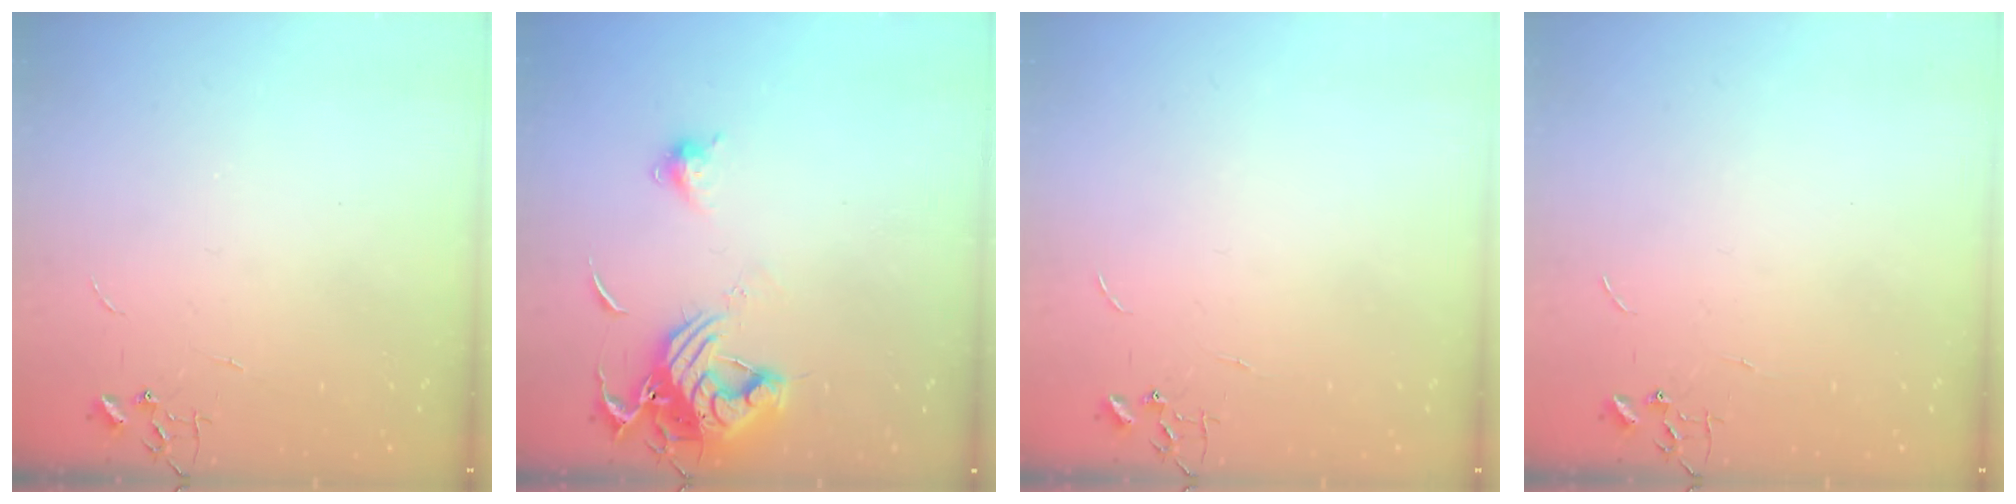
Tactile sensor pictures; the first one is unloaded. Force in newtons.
{"total": 12.6, "press": 12.5, "slide": 1.4}
{"total": 0.0}
{"total": 0.0}